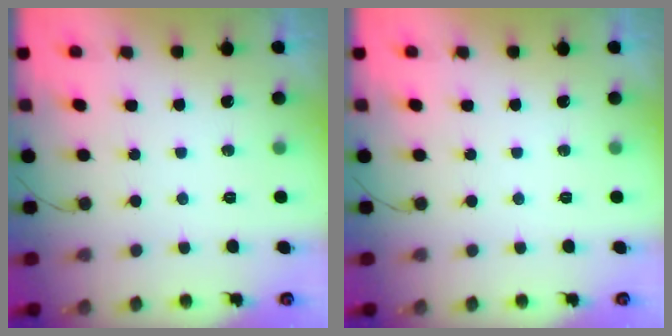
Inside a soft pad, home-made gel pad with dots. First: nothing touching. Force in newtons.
{"total": 0.0}